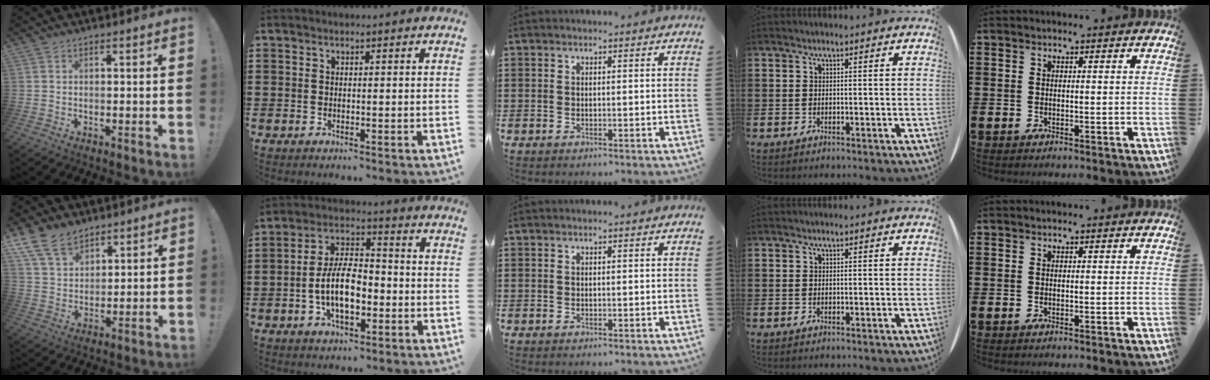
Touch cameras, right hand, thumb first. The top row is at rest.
{"thumb": {"total": 11.4, "force": [8.3, 6.7, 4.2], "torque": [-0.089, -0.044, 0.164]}, "index": {"total": 9.6, "force": [-2.4, 4.8, 8.0], "torque": [-0.162, 0.003, -0.049]}}